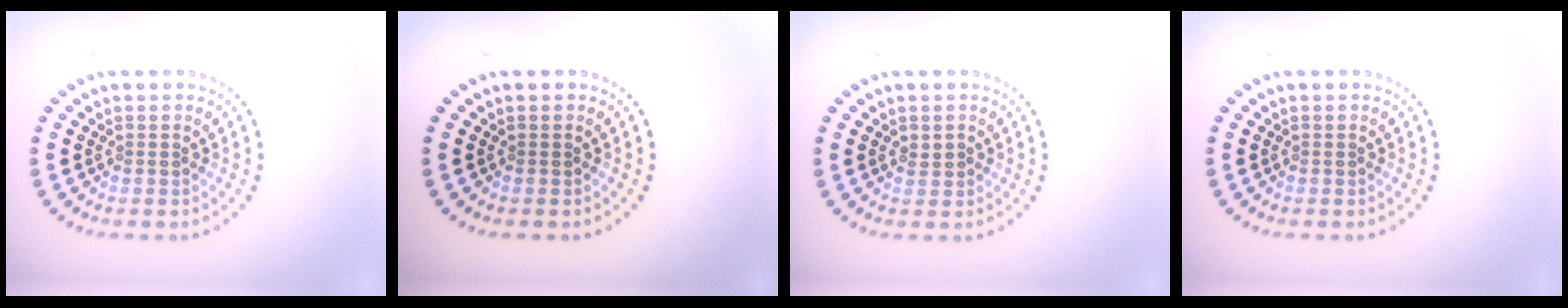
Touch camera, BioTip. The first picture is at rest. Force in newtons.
{"total": 0.0}
{"total": 0.9, "press": 0.9, "slide": 0.3}
{"total": 0.0}